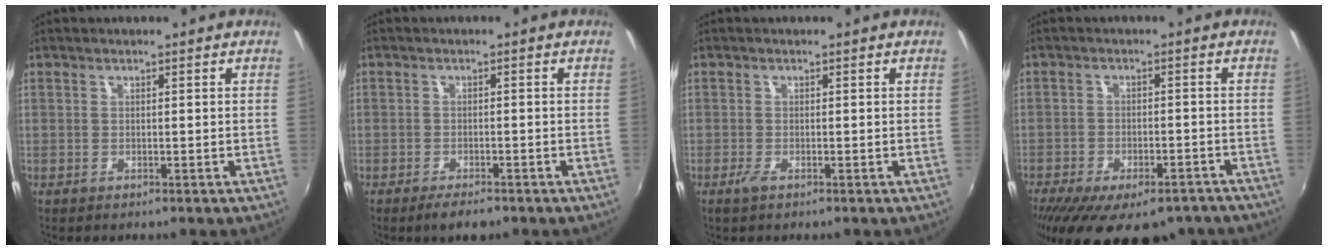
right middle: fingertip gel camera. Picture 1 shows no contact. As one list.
[{"total": 3.6, "force": [-2.7, 1.1, 2.1], "torque": [-0.048, -0.008, -0.046]}, {"total": 1.4, "force": [-0.9, 0.2, 1.1], "torque": [-0.024, -0.005, -0.017]}, {"total": 19.6, "force": [-14.4, 8.0, 10.7], "torque": [-0.211, -0.037, -0.195]}]